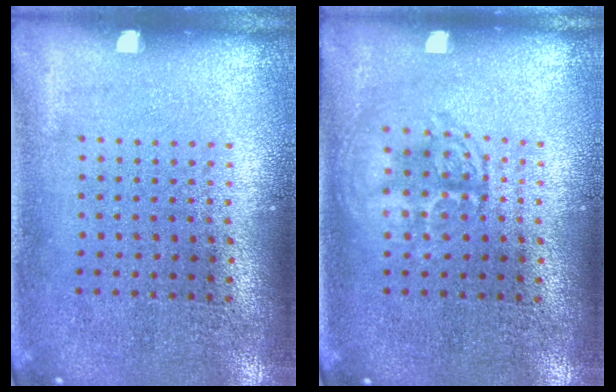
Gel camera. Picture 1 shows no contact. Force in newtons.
{"total": 1.3, "press": 1.3, "slide": 0.2}